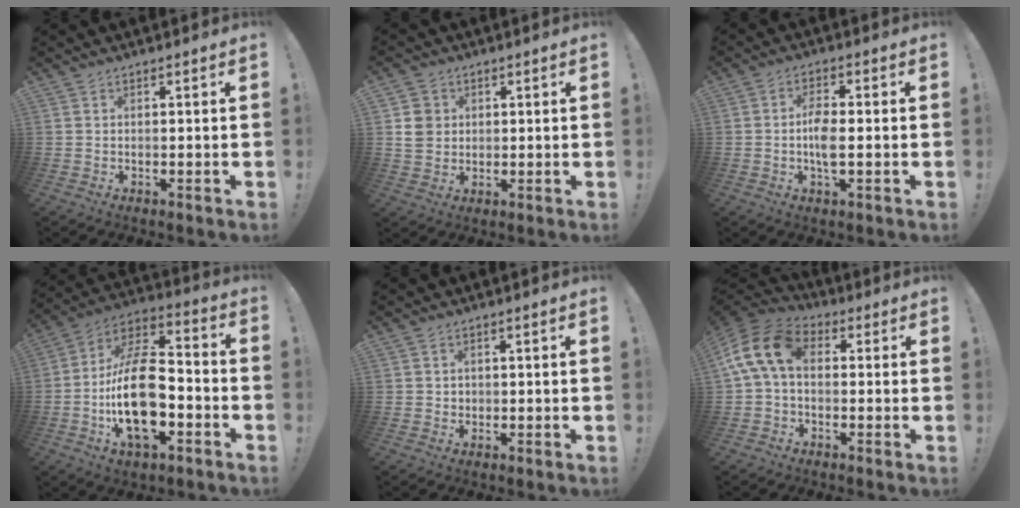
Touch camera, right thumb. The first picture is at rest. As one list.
[{"total": 6.2, "force": [1.8, 5.7, 1.9], "torque": [-0.023, -0.005, 0.034]}, {"total": 5.9, "force": [-0.5, 2.1, 5.5], "torque": [-0.111, -0.001, -0.010]}, {"total": 22.3, "force": [-5.0, 11.8, 18.3], "torque": [-0.342, 0.025, -0.082]}, {"total": 1.5, "force": [0.3, 1.5, 0.3], "torque": [-0.004, 0.000, 0.004]}, {"total": 13.1, "force": [2.1, 8.0, 10.2], "torque": [-0.206, 0.017, 0.043]}]